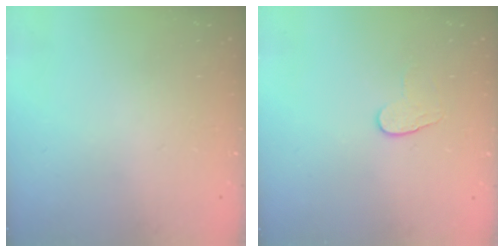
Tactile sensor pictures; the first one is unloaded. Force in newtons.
{"total": 6.2, "press": 6.1, "slide": 0.5}